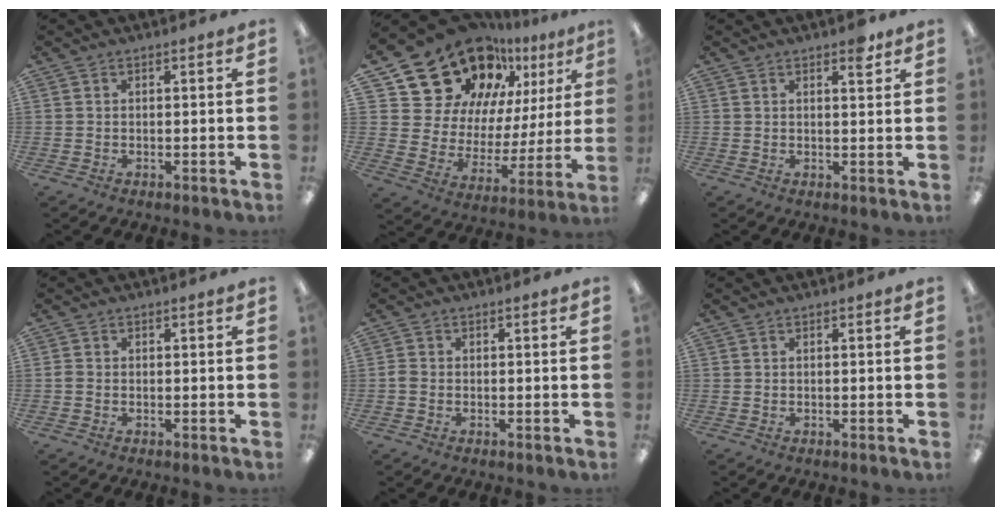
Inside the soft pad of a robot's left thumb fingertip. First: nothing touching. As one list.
[{"total": 22.5, "force": [17.2, 12.3, 7.4], "torque": [-0.133, -0.124, 0.323]}, {"total": 3.7, "force": [2.5, 1.4, 2.4], "torque": [-0.019, -0.012, 0.037]}, {"total": 0.9, "force": [-0.3, 0.6, 0.5], "torque": [-0.011, 0.004, -0.006]}, {"total": 1.2, "force": [-0.5, 0.9, 0.7], "torque": [-0.013, 0.003, -0.010]}, {"total": 0.0}]